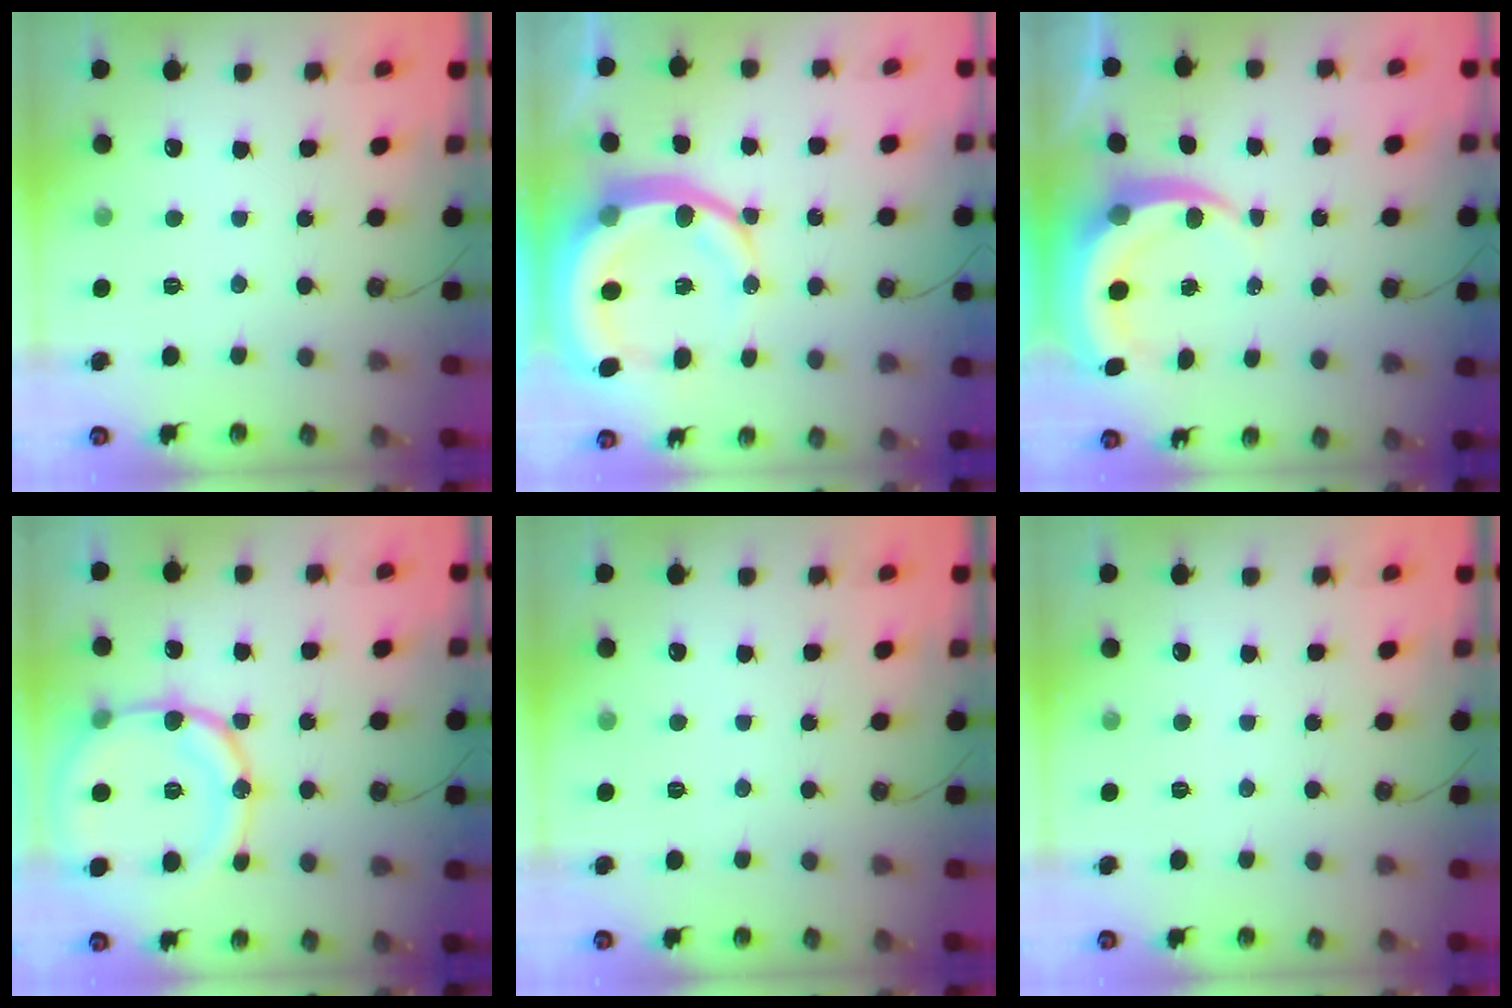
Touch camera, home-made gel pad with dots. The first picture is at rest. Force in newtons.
{"total": 18.2, "press": 17.9, "slide": 3.2}
{"total": 7.1, "press": 7.1, "slide": 1.0}
{"total": 18.3, "press": 18.0, "slide": 3.5}
{"total": 0.0}
{"total": 0.0}